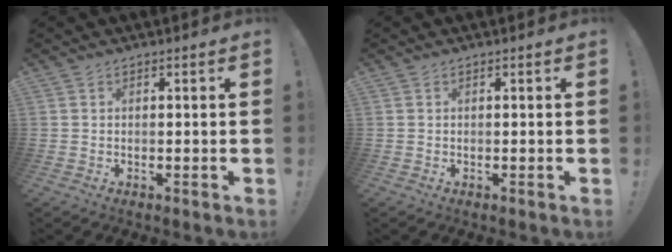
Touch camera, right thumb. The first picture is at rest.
{"total": 0.0}